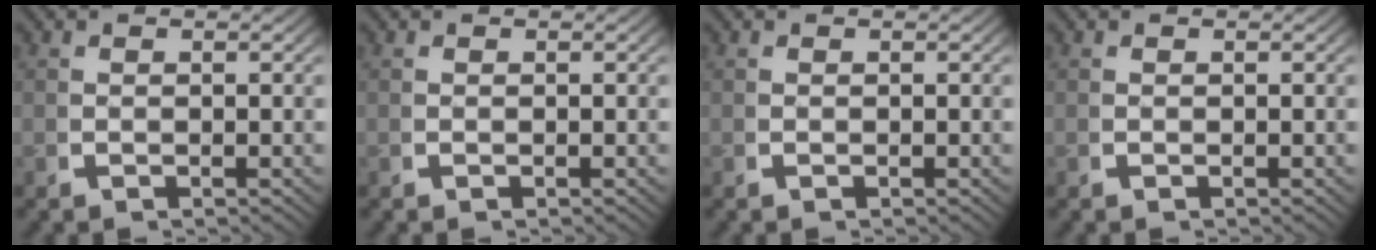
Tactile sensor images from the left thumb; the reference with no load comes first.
{"total": 0.0}
{"total": 0.0}
{"total": 0.0}